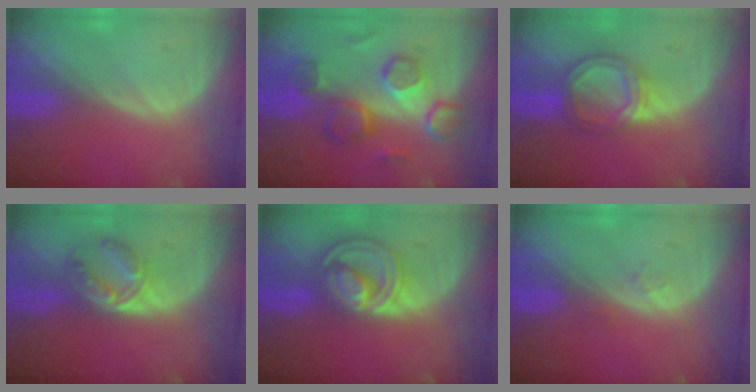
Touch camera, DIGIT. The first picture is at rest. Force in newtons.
{"total": 9.0, "press": 8.6, "slide": 2.8}
{"total": 6.1, "press": 5.6, "slide": 2.4}
{"total": 6.0, "press": 5.6, "slide": 2.2}
{"total": 8.7, "press": 7.4, "slide": 4.6}
{"total": 1.1, "press": 1.0, "slide": 0.1}